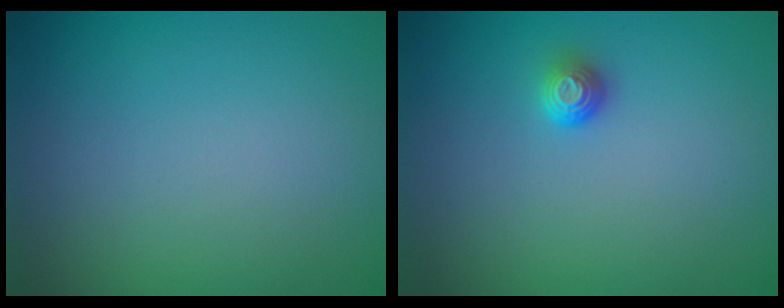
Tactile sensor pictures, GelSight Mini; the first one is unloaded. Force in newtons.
{"total": 1.3, "press": 1.1, "slide": 0.7}